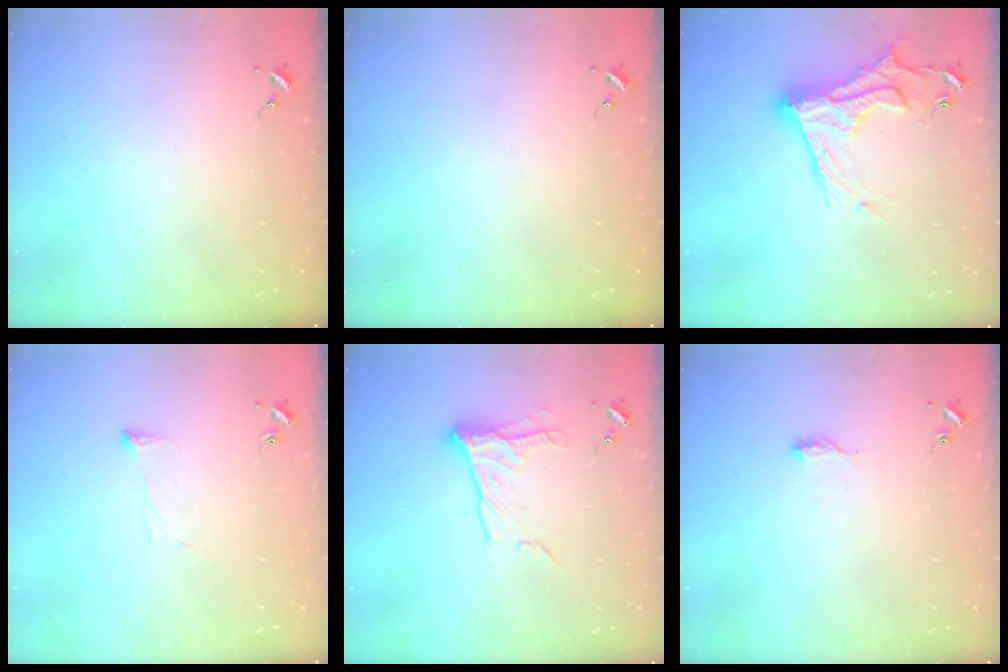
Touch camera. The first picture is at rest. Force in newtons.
{"total": 0.0}
{"total": 17.8, "press": 17.7, "slide": 1.6}
{"total": 3.9, "press": 3.8, "slide": 0.9}
{"total": 12.0, "press": 12.0, "slide": 0.7}
{"total": 7.6, "press": 7.6, "slide": 0.7}